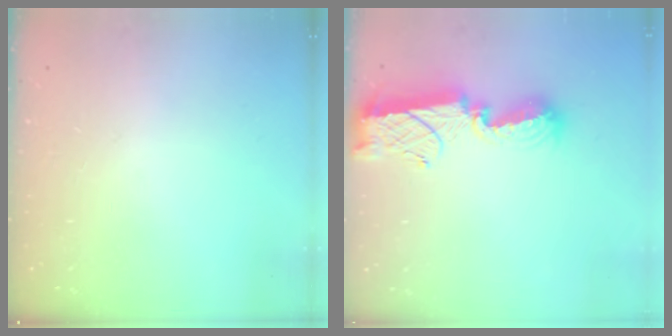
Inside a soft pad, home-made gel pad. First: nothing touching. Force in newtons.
{"total": 12.3, "press": 12.3, "slide": 0.8}